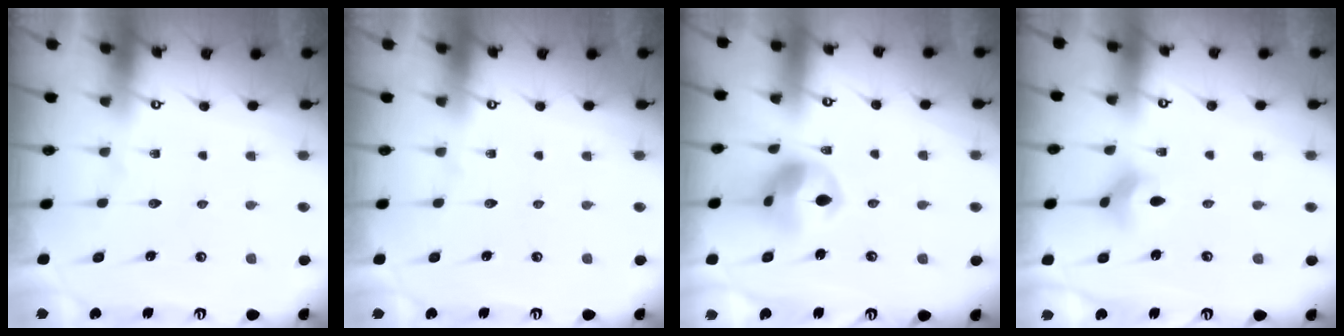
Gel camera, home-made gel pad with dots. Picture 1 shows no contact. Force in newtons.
{"total": 0.0}
{"total": 11.2, "press": 11.1, "slide": 1.4}
{"total": 4.1, "press": 4.0, "slide": 0.8}